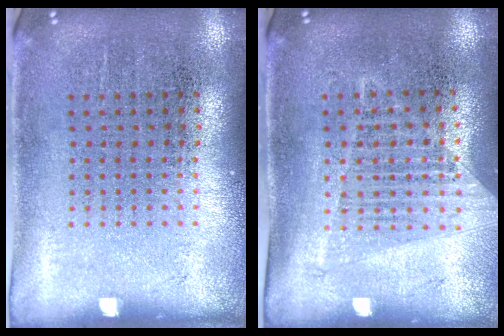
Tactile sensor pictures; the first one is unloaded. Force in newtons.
{"total": 1.3, "press": 1.2, "slide": 0.4}